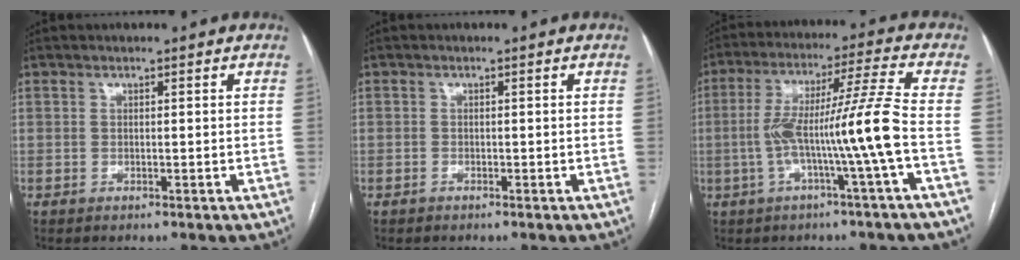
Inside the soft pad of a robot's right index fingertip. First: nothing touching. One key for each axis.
{"total": 0.9, "fx": -0.6, "fy": 0.7, "fz": -0.1, "tx": -0.002, "ty": 0.005, "tz": -0.013}
{"total": 11.9, "fx": -2.7, "fy": -2.0, "fz": 11.4, "tx": -0.215, "ty": 0.020, "tz": -0.049}